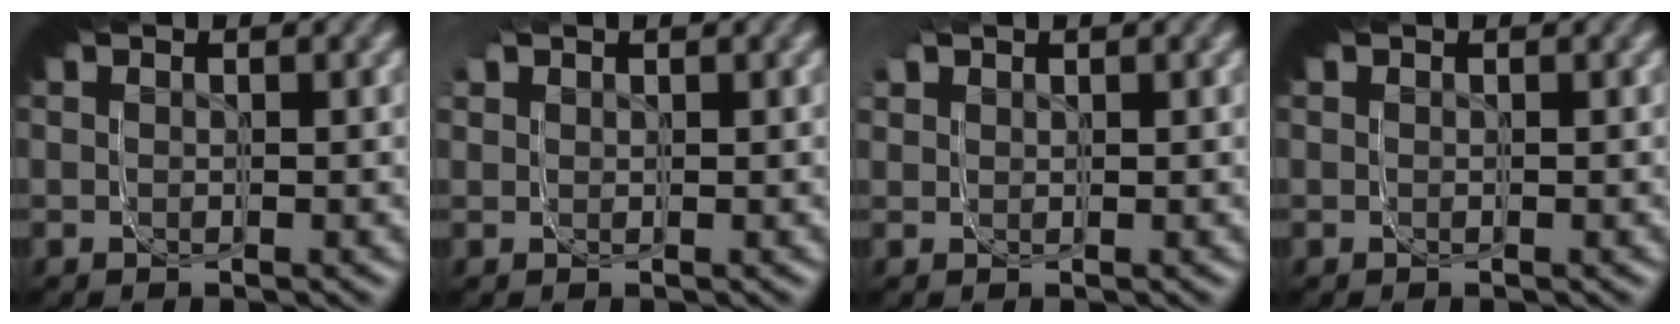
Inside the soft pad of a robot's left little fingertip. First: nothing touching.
{"total": 1.5, "force": [1.1, 1.0, -0.1], "torque": [-0.010, 0.002, 0.015]}
{"total": 1.9, "force": [1.3, 1.5, 0.1], "torque": [-0.015, 0.005, 0.015]}
{"total": 0.0}